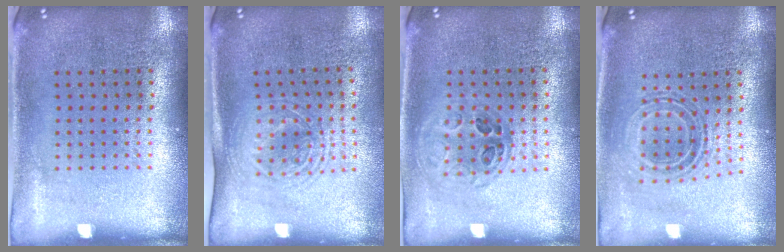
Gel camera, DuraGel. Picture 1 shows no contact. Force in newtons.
{"total": 1.7, "press": 1.4, "slide": 1.1}
{"total": 0.9, "press": 0.9, "slide": 0.3}
{"total": 0.8, "press": 0.8, "slide": 0.3}